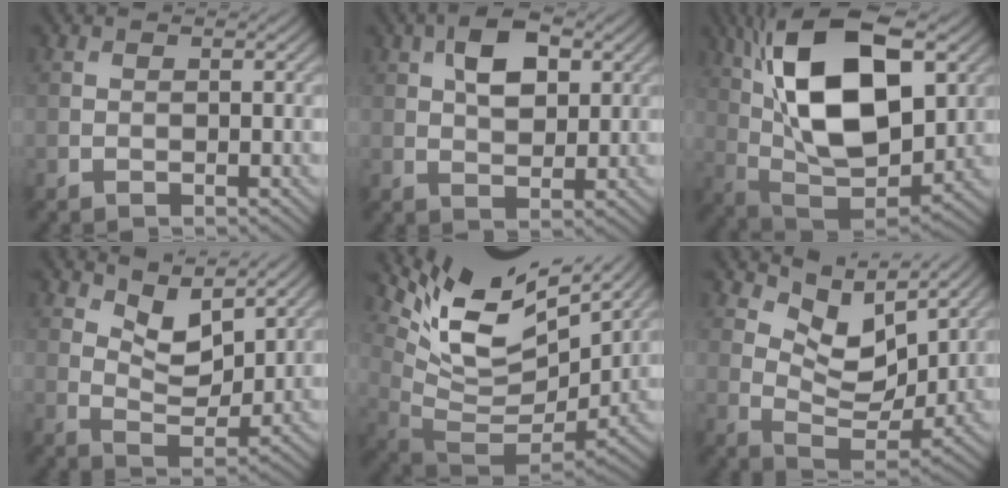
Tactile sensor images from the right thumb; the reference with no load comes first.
{"total": 6.3, "force": [2.2, 3.5, 4.8], "torque": [-0.088, 0.007, 0.032]}
{"total": 18.6, "force": [5.7, 9.2, 15.2], "torque": [-0.289, 0.029, 0.086]}
{"total": 5.5, "force": [3.9, 2.4, 3.1], "torque": [-0.069, -0.011, 0.067]}
{"total": 13.6, "force": [7.7, 5.8, 9.6], "torque": [-0.194, 0.010, 0.146]}
{"total": 7.4, "force": [5.0, 3.5, 4.2], "torque": [-0.091, -0.010, 0.089]}